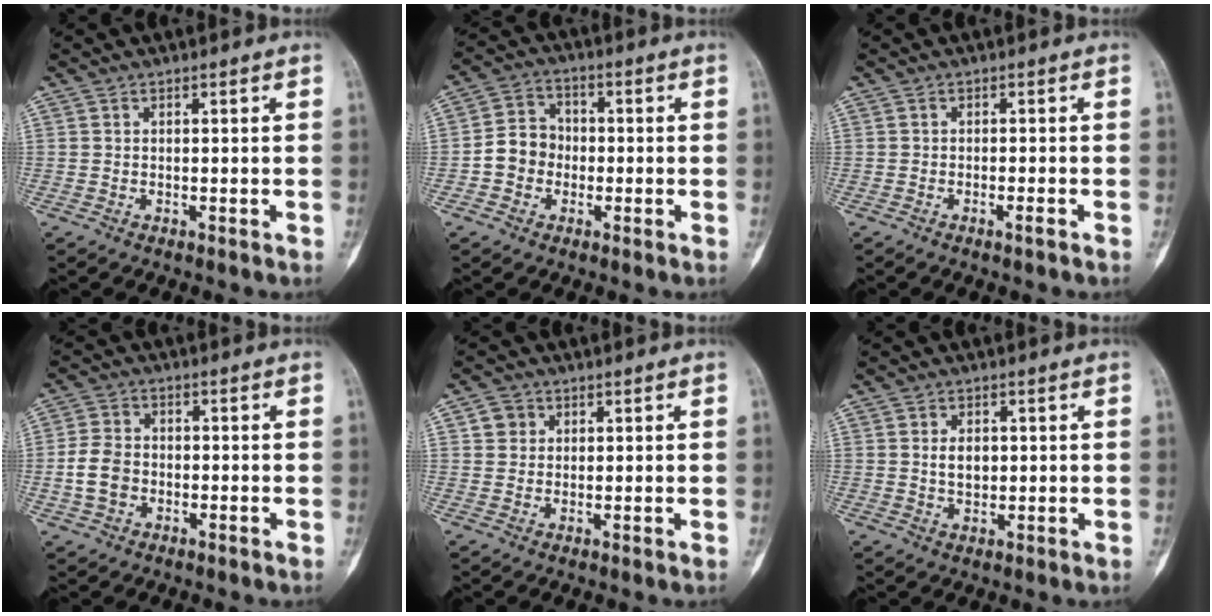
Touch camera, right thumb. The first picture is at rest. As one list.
[{"total": 7.0, "force": [-1.4, 6.2, 2.9], "torque": [-0.026, 0.024, -0.038]}, {"total": 1.5, "force": [-0.9, 0.1, 1.2], "torque": [-0.021, 0.003, -0.015]}, {"total": 6.1, "force": [-1.4, 4.6, 3.7], "torque": [-0.069, 0.017, -0.031]}, {"total": 2.8, "force": [1.0, 2.6, 0.6], "torque": [0.005, -0.002, 0.014]}, {"total": 3.6, "force": [0.6, 2.4, 2.6], "torque": [-0.028, -0.003, 0.012]}]